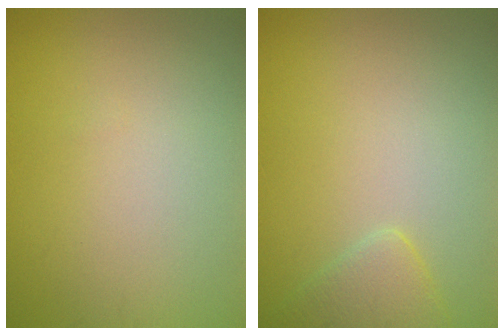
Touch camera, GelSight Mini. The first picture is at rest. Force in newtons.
{"total": 2.3, "press": 2.2, "slide": 0.2}